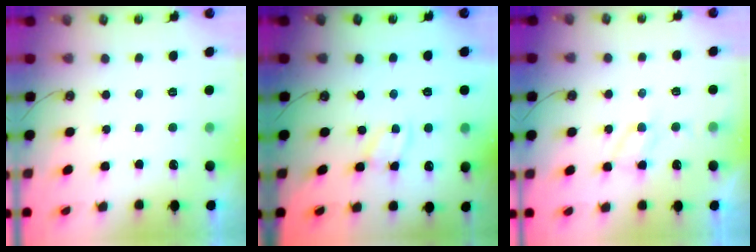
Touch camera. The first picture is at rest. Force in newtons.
{"total": 2.5, "press": 2.5, "slide": 0.1}
{"total": 4.6, "press": 4.6, "slide": 0.5}